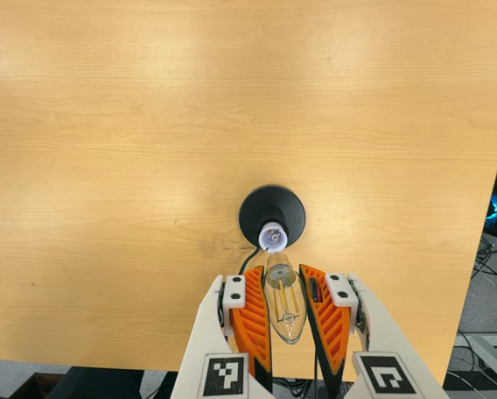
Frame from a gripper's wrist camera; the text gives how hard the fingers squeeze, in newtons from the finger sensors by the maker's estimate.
{"total": 21.8, "left": 23.2, "right": 20.3}